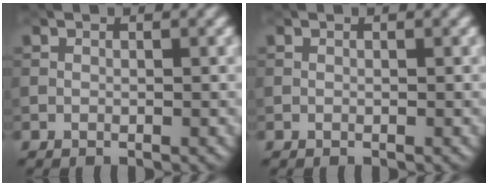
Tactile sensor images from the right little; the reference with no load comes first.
{"total": 0.0}